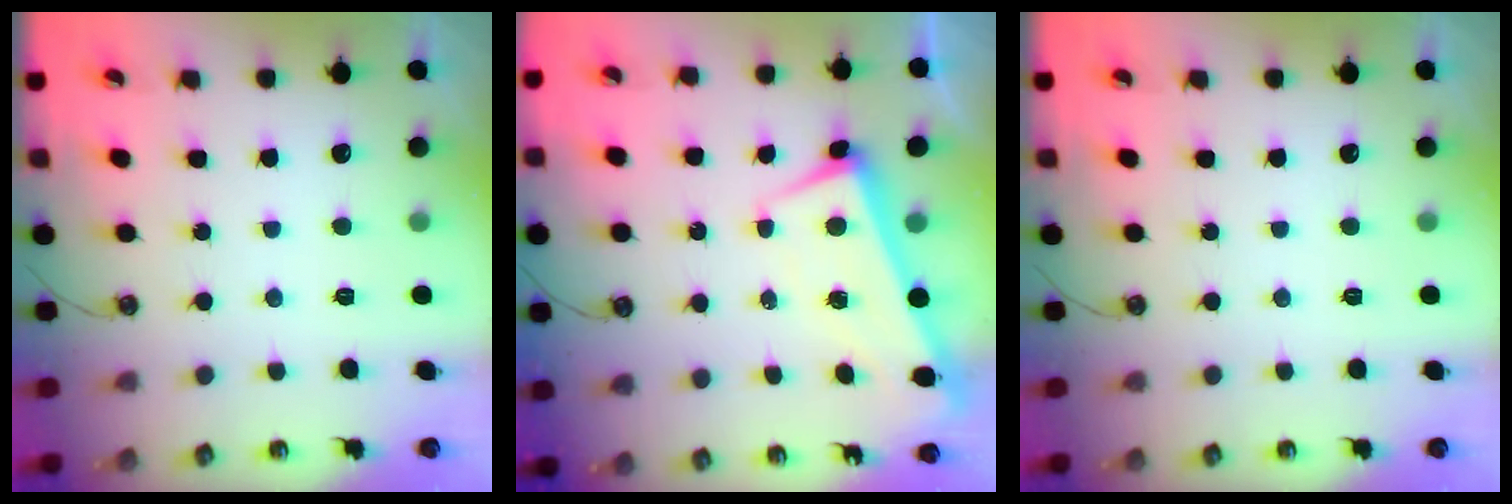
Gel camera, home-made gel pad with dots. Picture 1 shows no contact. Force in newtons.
{"total": 1.5, "press": 0.4, "slide": 1.5}
{"total": 0.0}